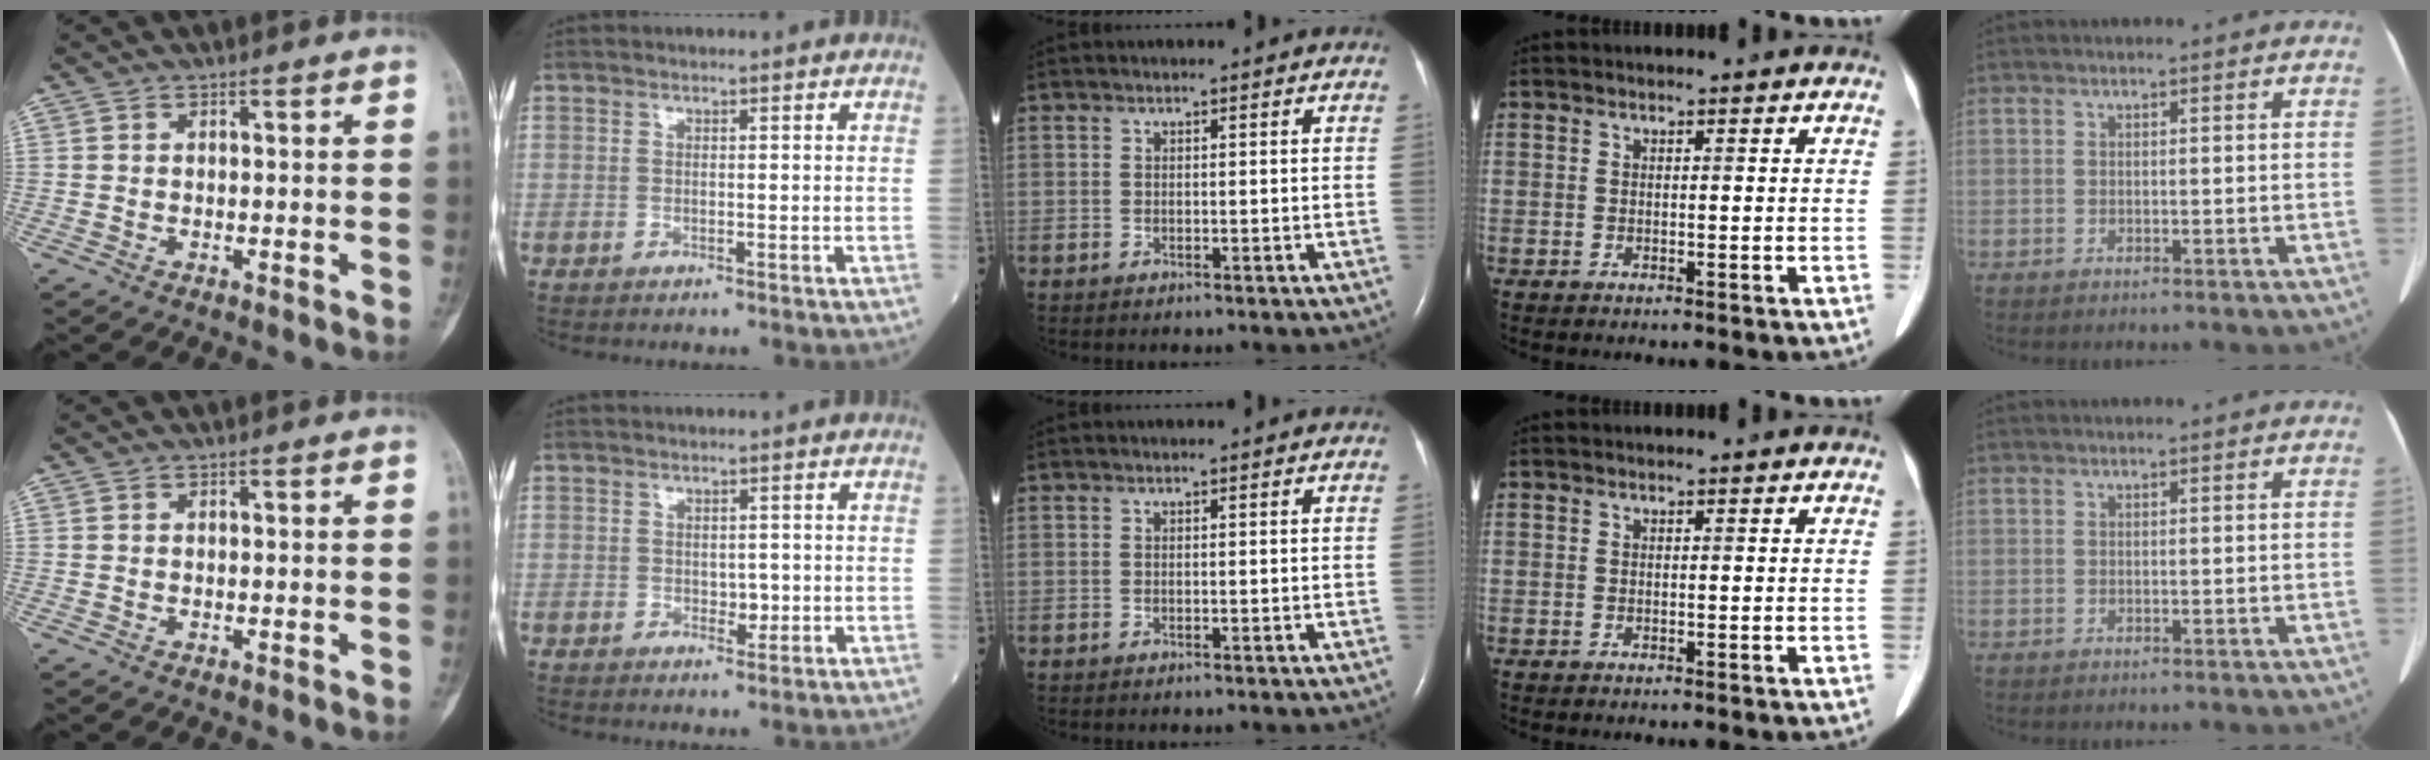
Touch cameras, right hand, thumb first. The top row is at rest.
{"index": {"total": 1.6, "force": [-0.2, 1.0, 1.2], "torque": [-0.014, 0.000, 0.000]}}